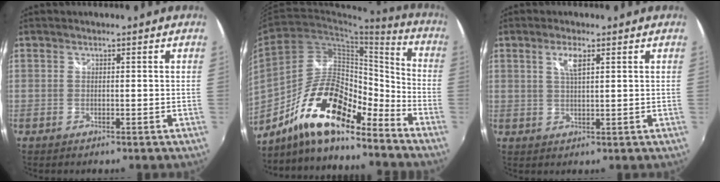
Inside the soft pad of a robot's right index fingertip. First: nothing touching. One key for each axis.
{"total": 18.4, "fx": -13.2, "fy": 5.5, "fz": 11.5, "tx": -0.207, "ty": 0.009, "tz": -0.239}
{"total": 3.5, "fx": 1.6, "fy": 0.9, "fz": 3.0, "tx": -0.055, "ty": 0.002, "tz": 0.029}